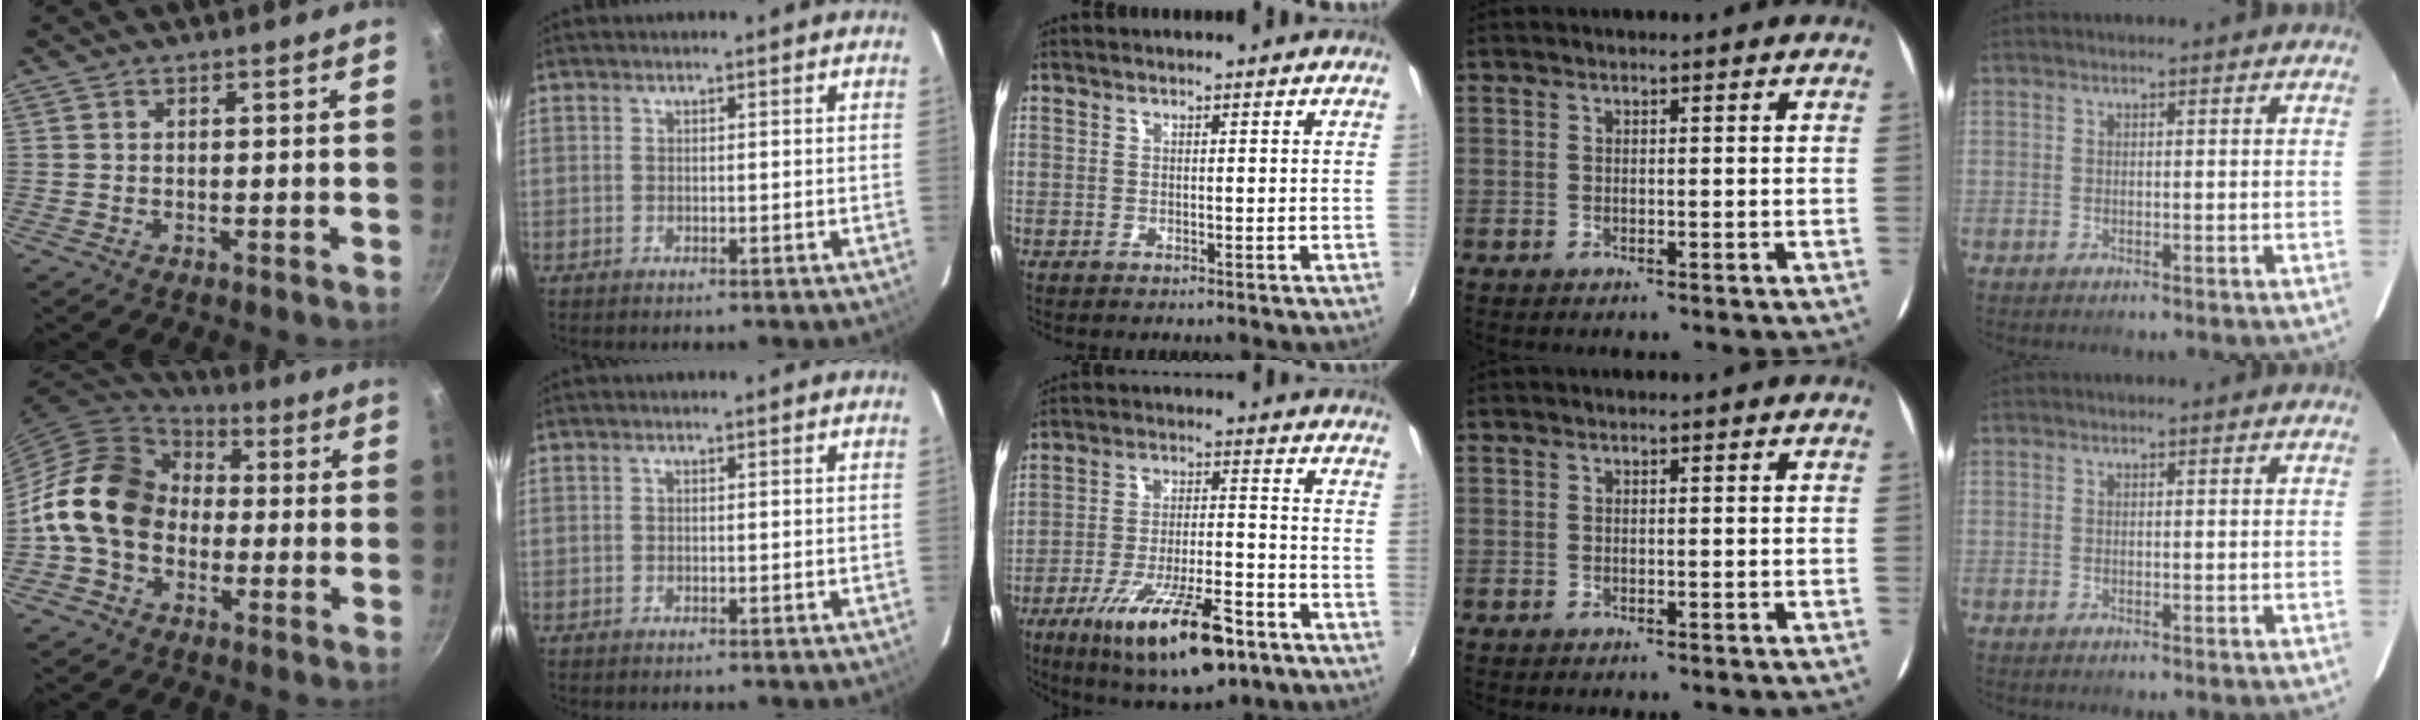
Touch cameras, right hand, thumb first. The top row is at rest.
{"thumb": {"total": 15.5, "force": [-1.3, 12.1, 9.5], "torque": [-0.133, 0.039, -0.041]}, "middle": {"total": 18.2, "force": [-10.9, 5.2, 13.5], "torque": [-0.241, -0.027, -0.170]}}